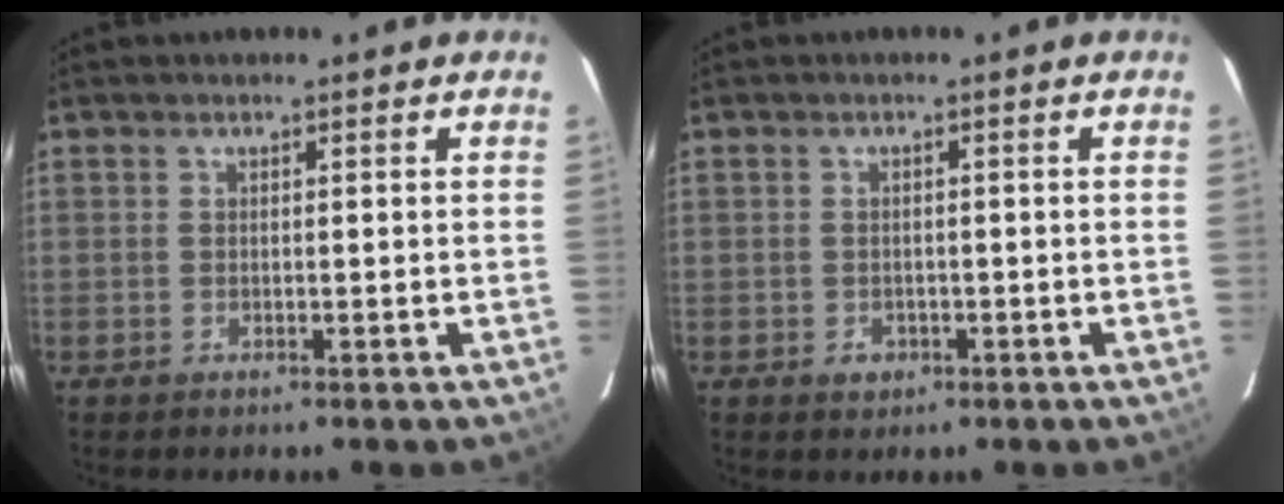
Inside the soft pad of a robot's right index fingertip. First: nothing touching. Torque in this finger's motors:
{"motor_torque": [-0.03, -0.02, -0.05, -0.05]}